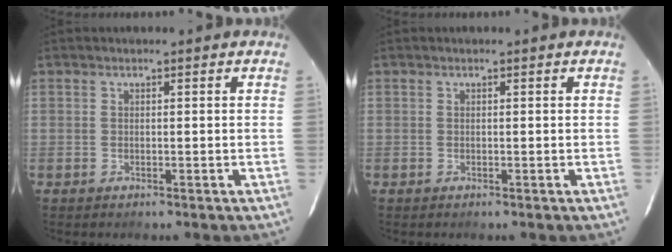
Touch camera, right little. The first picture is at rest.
{"total": 0.0}